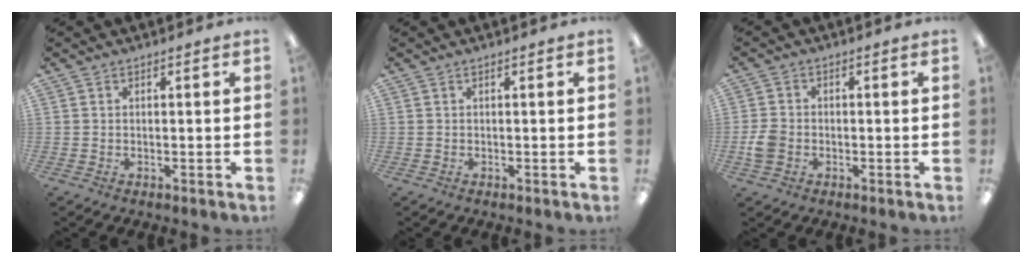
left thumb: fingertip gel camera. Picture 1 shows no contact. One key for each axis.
{"total": 0.0}
{"total": 4.7, "fx": -1.4, "fy": 3.7, "fz": 2.6, "tx": -0.046, "ty": 0.009, "tz": -0.024}